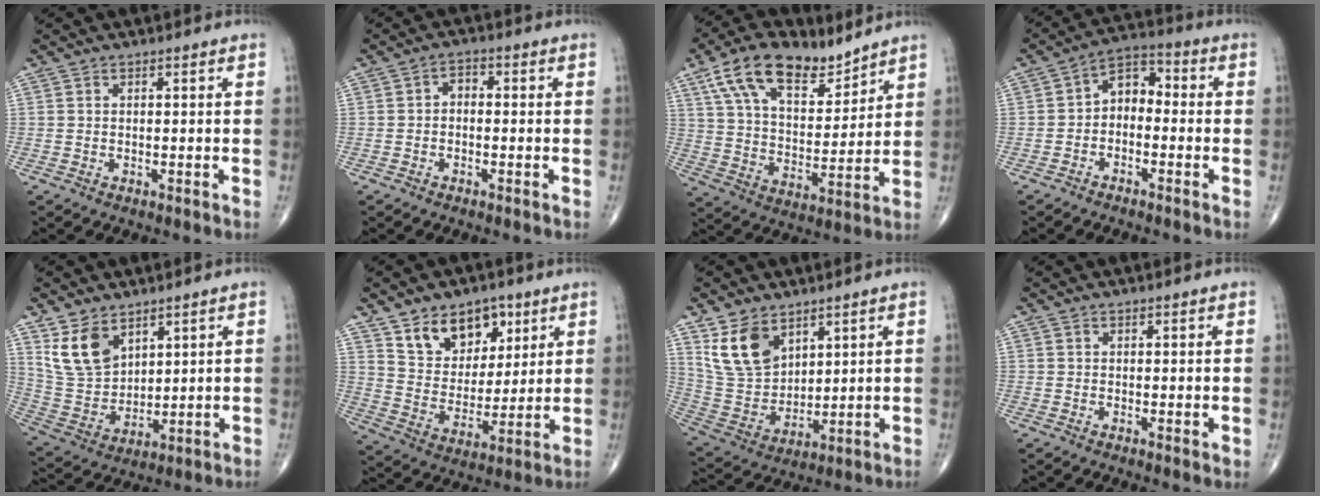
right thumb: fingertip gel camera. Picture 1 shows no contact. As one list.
[{"total": 2.3, "force": [-0.4, 1.6, 1.6], "torque": [-0.013, 0.012, -0.017]}, {"total": 16.2, "force": [10.5, 7.9, 9.5], "torque": [-0.139, -0.043, 0.193]}, {"total": 6.4, "force": [-1.2, 4.4, 4.5], "torque": [-0.050, 0.035, -0.040]}, {"total": 10.6, "force": [6.2, 6.4, 5.7], "torque": [-0.094, -0.027, 0.139]}, {"total": 13.3, "force": [7.6, 8.9, 6.3], "torque": [-0.063, -0.044, 0.138]}, {"total": 12.0, "force": [6.8, 7.4, 6.4], "torque": [-0.102, -0.030, 0.153]}, {"total": 1.2, "force": [0.6, 0.4, 0.9], "torque": [-0.015, -0.006, 0.008]}]